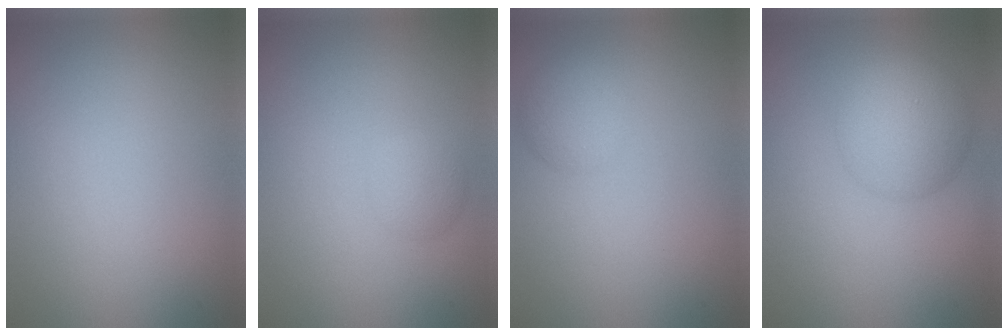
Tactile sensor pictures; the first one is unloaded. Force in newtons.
{"total": 1.5, "press": 1.5, "slide": 0.0}
{"total": 2.4, "press": 2.4, "slide": 0.0}
{"total": 4.9, "press": 4.9, "slide": 0.1}